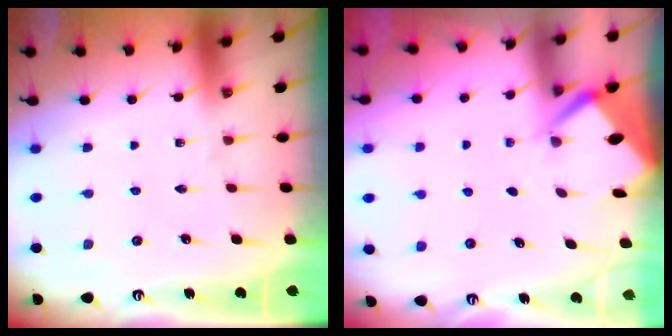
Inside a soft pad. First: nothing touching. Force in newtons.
{"total": 2.9, "press": 2.9, "slide": 0.3}